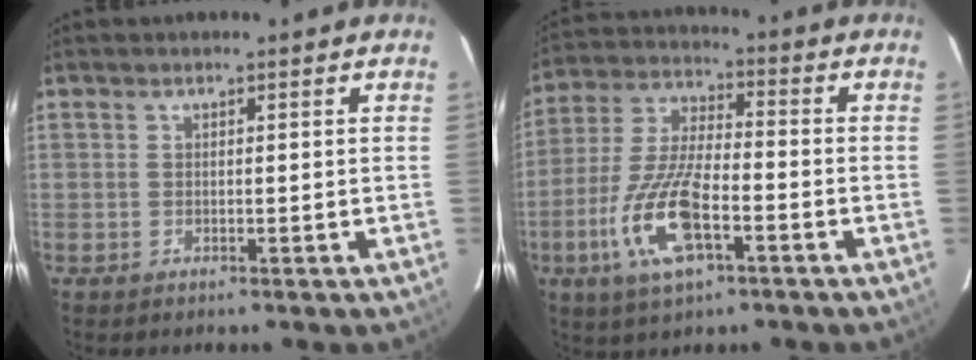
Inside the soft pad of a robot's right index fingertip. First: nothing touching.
{"total": 14.5, "force": [-5.8, 5.0, 12.4], "torque": [-0.269, -0.010, -0.112]}